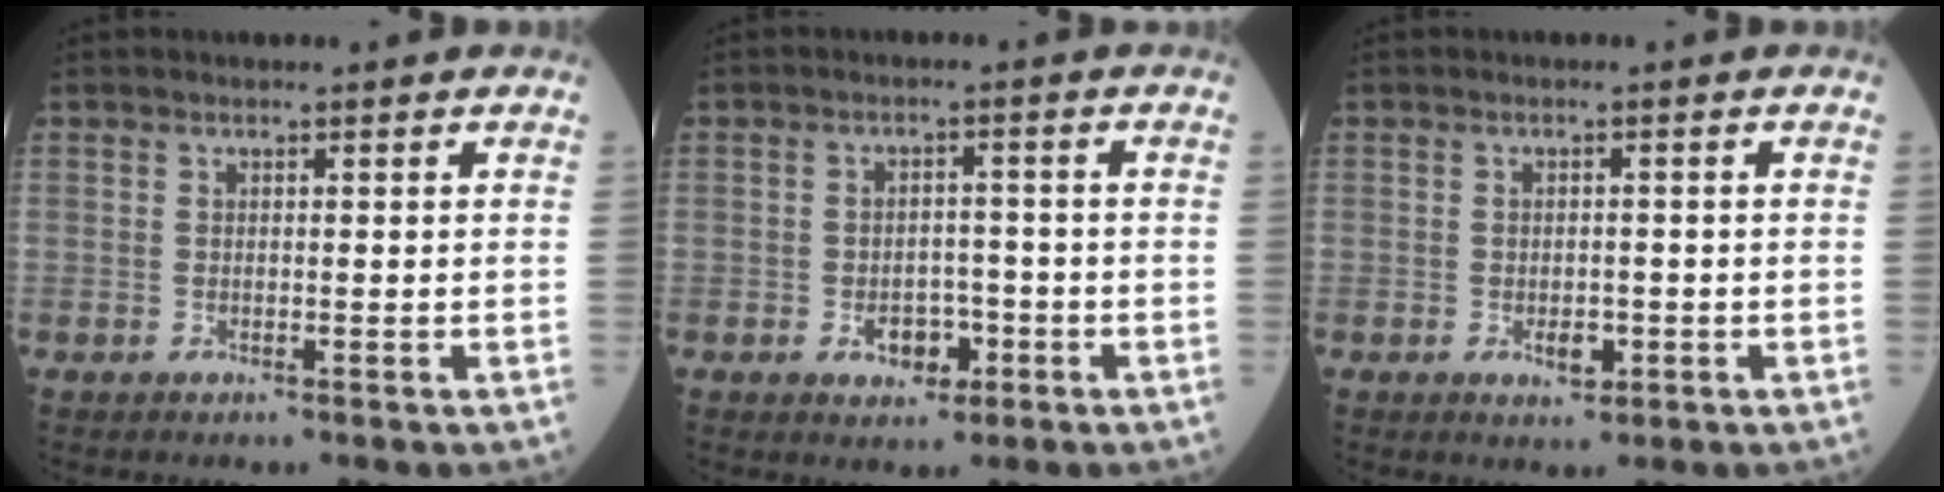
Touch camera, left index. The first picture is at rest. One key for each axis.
{"total": 4.2, "fx": -1.7, "fy": 2.8, "fz": 2.6, "tx": -0.036, "ty": 0.006, "tz": -0.022}
{"total": 2.3, "fx": -0.7, "fy": 1.3, "fz": 1.7, "tx": -0.029, "ty": 0.001, "tz": -0.006}